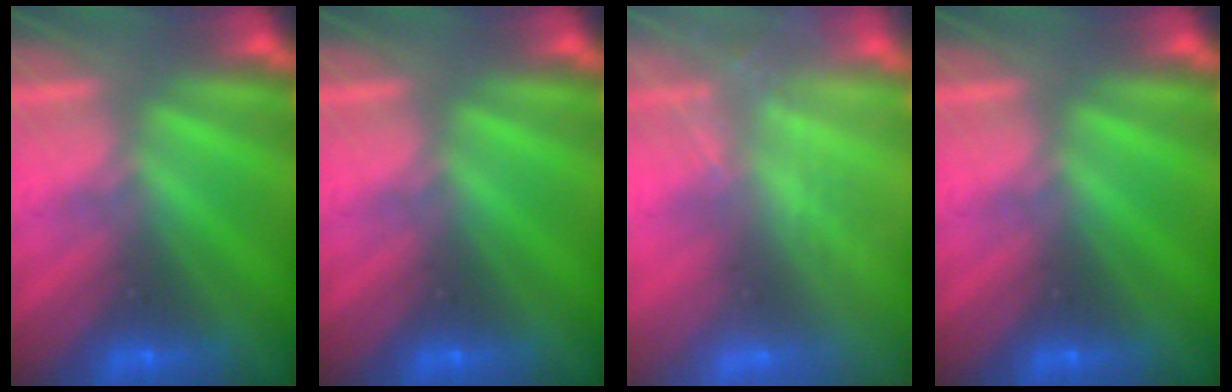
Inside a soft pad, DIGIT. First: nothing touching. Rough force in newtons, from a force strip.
{"total": 0.0}
{"total": 2.2}
{"total": 0.0}